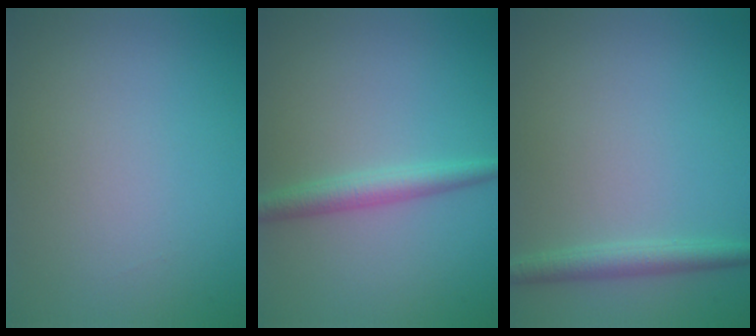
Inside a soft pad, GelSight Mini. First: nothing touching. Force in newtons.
{"total": 2.4, "press": 2.4, "slide": 0.1}
{"total": 2.2, "press": 2.2, "slide": 0.1}